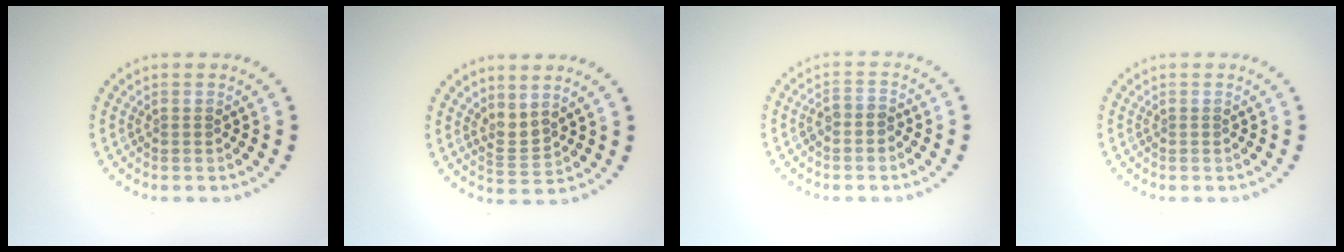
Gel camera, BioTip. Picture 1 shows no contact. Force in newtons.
{"total": 1.8, "press": 1.2, "slide": 1.3}
{"total": 1.5, "press": 1.3, "slide": 0.8}
{"total": 0.0}